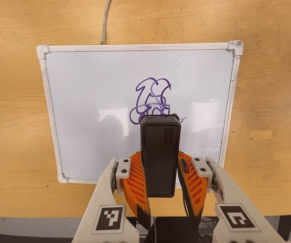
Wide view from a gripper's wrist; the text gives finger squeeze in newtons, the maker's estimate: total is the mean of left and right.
{"total": 7.1, "left": 5.5, "right": 8.7}